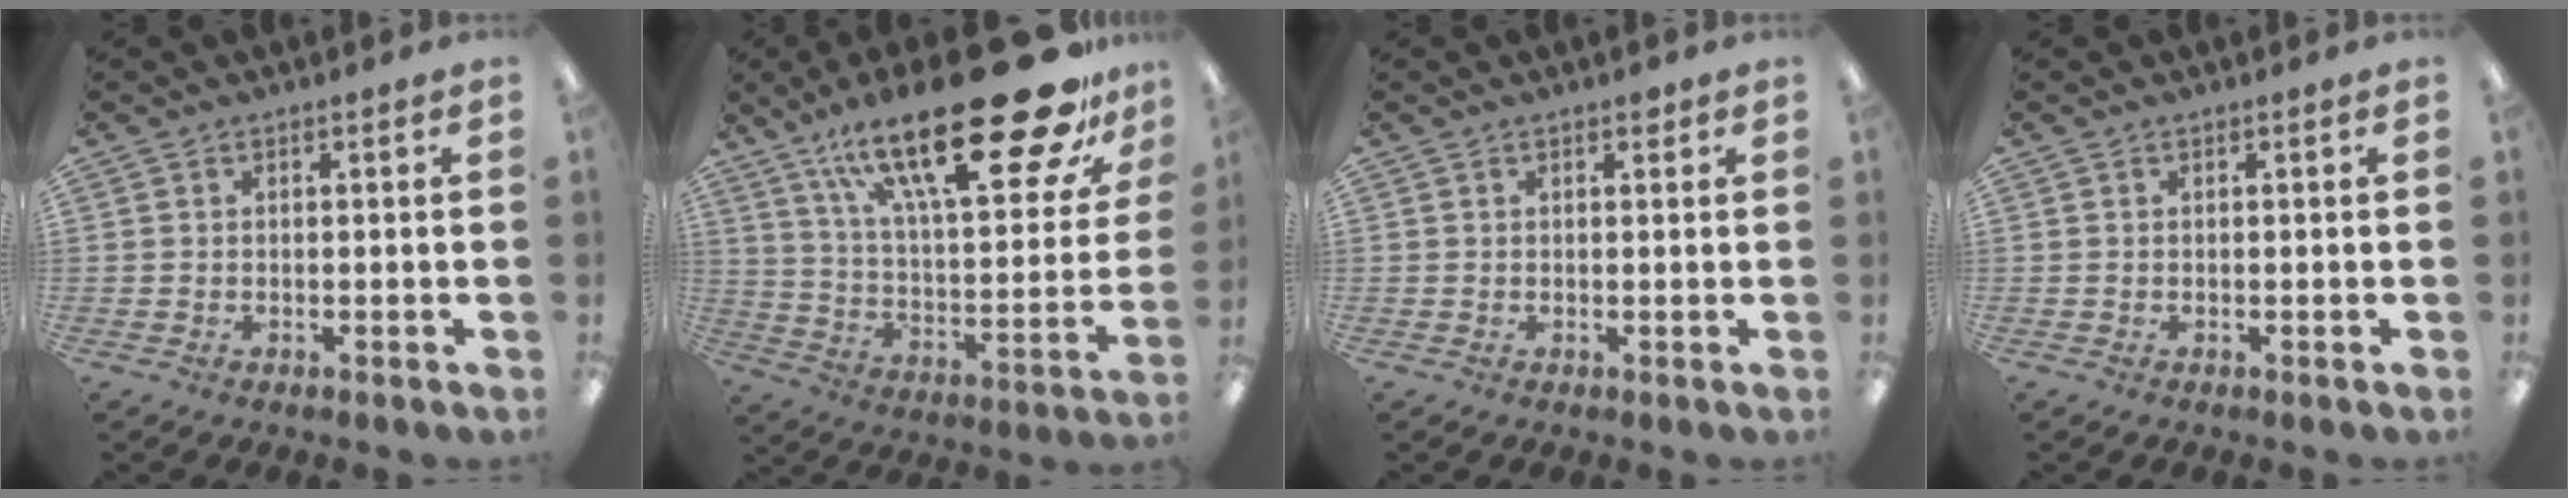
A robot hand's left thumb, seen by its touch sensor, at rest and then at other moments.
{"total": 33.3, "force": [20.0, 10.5, 24.4], "torque": [-0.374, -0.117, 0.330]}
{"total": 1.0, "force": [0.7, 0.5, 0.5], "torque": [0.006, -0.006, 0.009]}
{"total": 0.0}